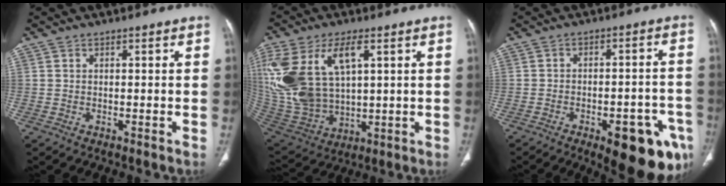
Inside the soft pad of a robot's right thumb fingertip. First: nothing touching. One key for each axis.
{"total": 22.5, "fx": 6.5, "fy": 12.5, "fz": 17.6, "tx": -0.393, "ty": -0.017, "tz": 0.138}
{"total": 16.3, "fx": -7.9, "fy": 6.4, "fz": 12.8, "tx": -0.106, "ty": 0.037, "tz": -0.088}